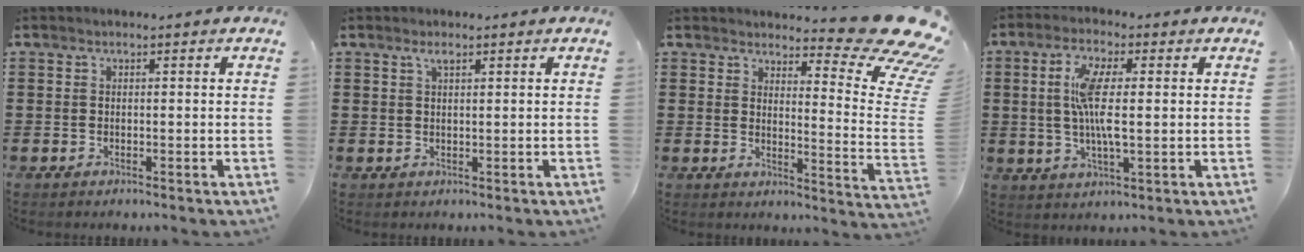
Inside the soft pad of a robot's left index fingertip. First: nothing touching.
{"total": 1.4, "force": [0.8, 0.4, 1.1], "torque": [-0.025, 0.004, 0.014]}
{"total": 11.8, "force": [9.2, 2.0, 7.0], "torque": [-0.100, -0.074, 0.159]}
{"total": 8.1, "force": [0.9, 2.4, 7.6], "torque": [-0.160, 0.003, 0.010]}